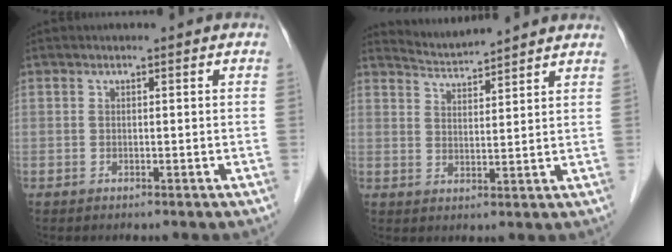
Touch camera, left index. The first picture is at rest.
{"total": 5.8, "force": [5.7, -0.5, 0.4], "torque": [-0.019, 0.014, 0.093]}